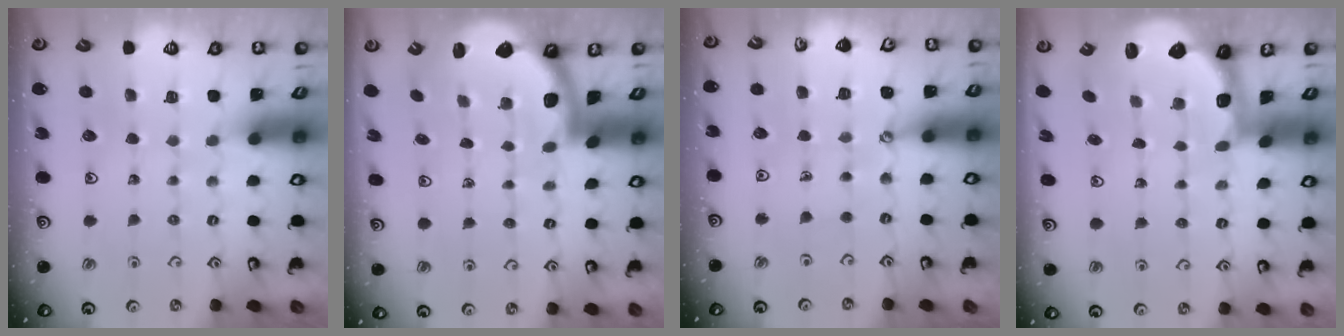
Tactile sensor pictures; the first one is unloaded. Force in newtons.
{"total": 2.2, "press": 2.2, "slide": 0.3}
{"total": 1.7, "press": 1.7, "slide": 0.1}
{"total": 2.5, "press": 1.9, "slide": 1.7}